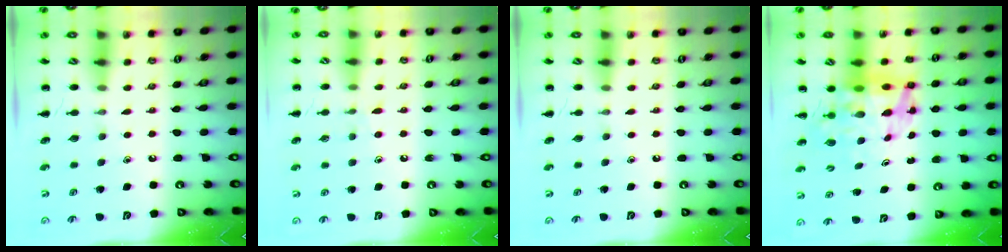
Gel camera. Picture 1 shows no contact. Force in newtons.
{"total": 5.1, "press": 4.6, "slide": 2.2}
{"total": 0.0}
{"total": 10.0, "press": 9.6, "slide": 2.7}